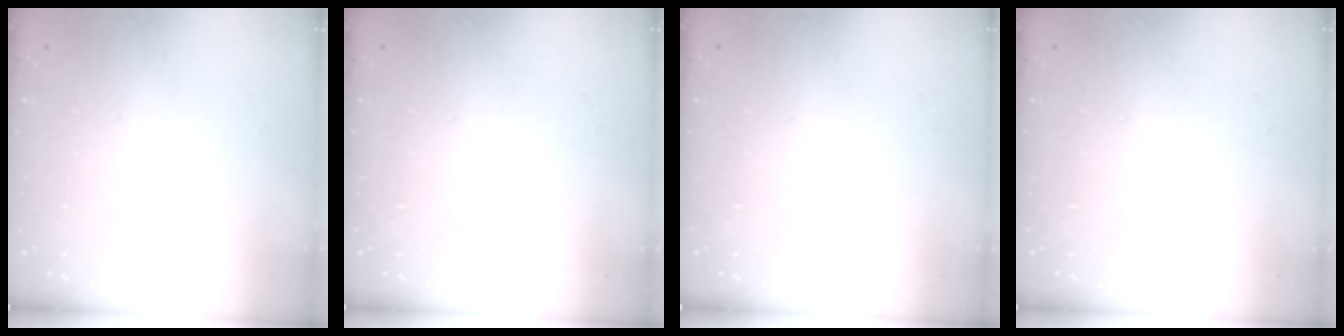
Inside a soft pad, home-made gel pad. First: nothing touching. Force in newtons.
{"total": 0.0}
{"total": 0.0}
{"total": 0.0}